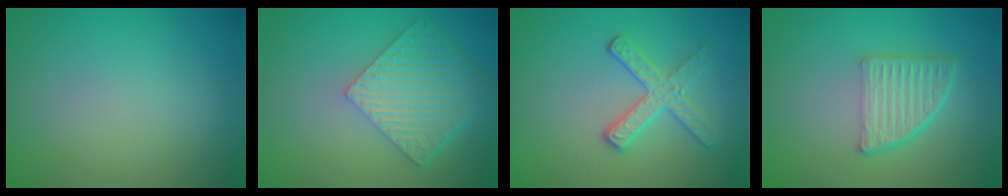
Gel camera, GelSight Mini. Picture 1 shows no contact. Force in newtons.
{"total": 6.1, "press": 4.5, "slide": 4.1}
{"total": 2.8, "press": 2.6, "slide": 1.0}
{"total": 4.8, "press": 3.4, "slide": 3.5}